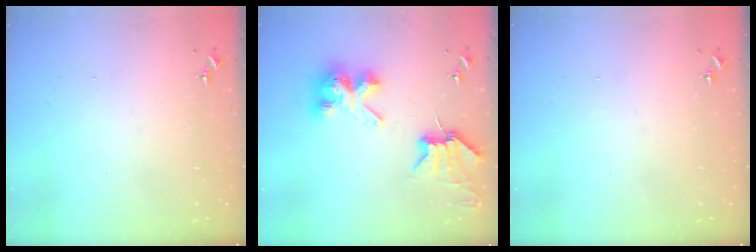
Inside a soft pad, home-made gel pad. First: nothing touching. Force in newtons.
{"total": 9.5, "press": 9.4, "slide": 1.0}
{"total": 0.0}